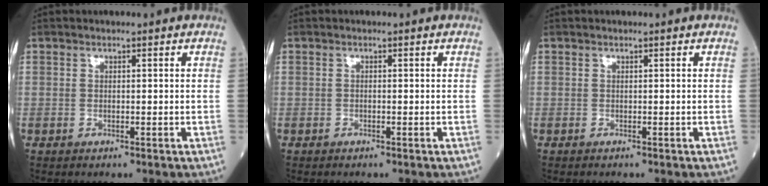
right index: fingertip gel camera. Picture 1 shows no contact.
{"total": 0.0}
{"total": 0.0}